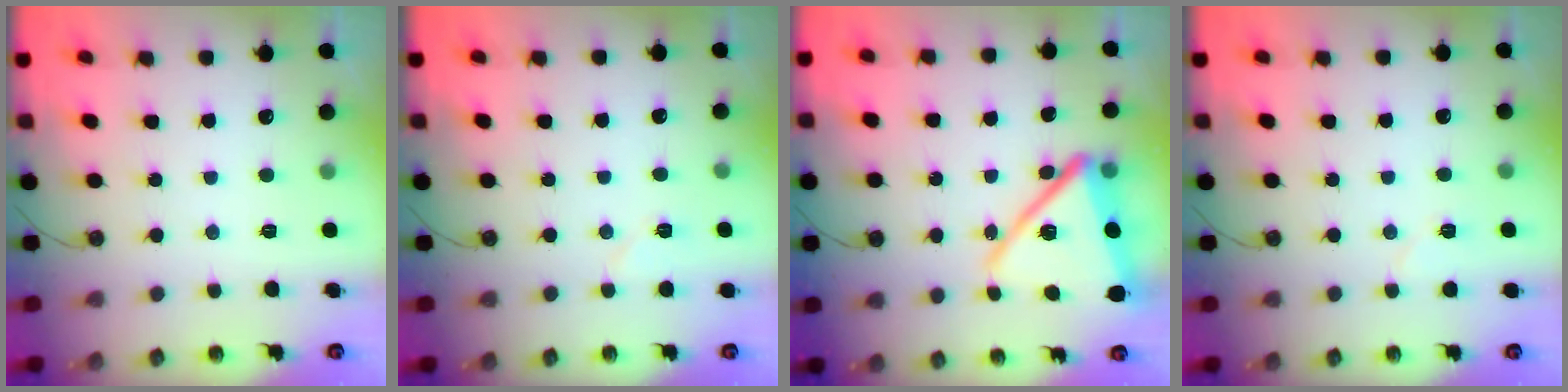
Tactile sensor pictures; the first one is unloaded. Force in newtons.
{"total": 5.2, "press": 5.1, "slide": 0.9}
{"total": 18.8, "press": 18.7, "slide": 1.5}
{"total": 4.5, "press": 4.5, "slide": 0.5}